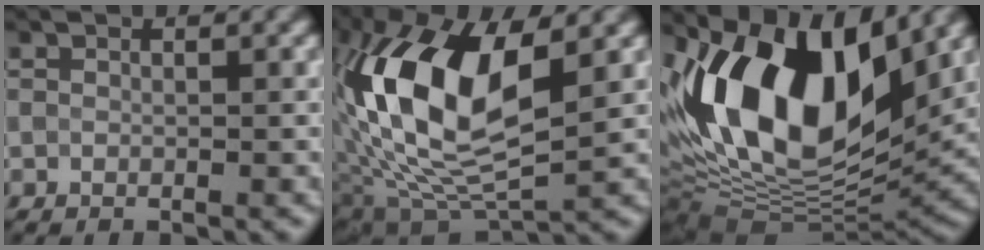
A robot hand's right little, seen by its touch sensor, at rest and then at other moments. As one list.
[{"total": 13.2, "force": [2.1, 6.2, 11.4], "torque": [-0.225, 0.012, 0.030]}, {"total": 16.1, "force": [5.1, 8.1, 13.0], "torque": [-0.235, 0.016, 0.081]}]